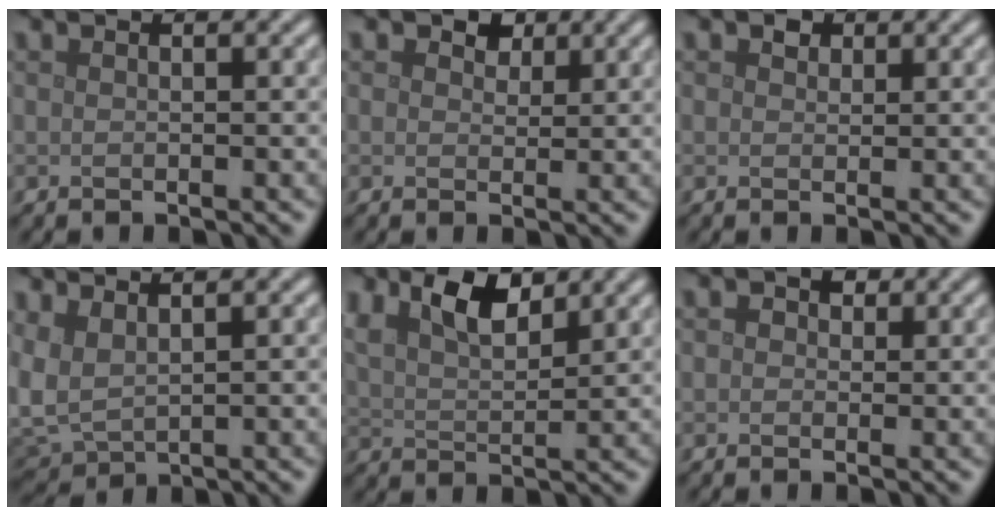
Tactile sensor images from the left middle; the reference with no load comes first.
{"total": 2.1, "force": [1.2, 1.4, 1.0], "torque": [-0.014, -0.004, 0.012]}
{"total": 1.1, "force": [0.5, 0.8, 0.4], "torque": [-0.005, 0.000, 0.006]}
{"total": 3.4, "force": [1.3, 1.7, 2.6], "torque": [-0.076, 0.000, 0.029]}
{"total": 5.2, "force": [3.3, 2.2, 3.4], "torque": [-0.068, 0.005, 0.059]}
{"total": 1.5, "force": [0.4, 1.3, 0.7], "torque": [-0.005, 0.001, -0.006]}